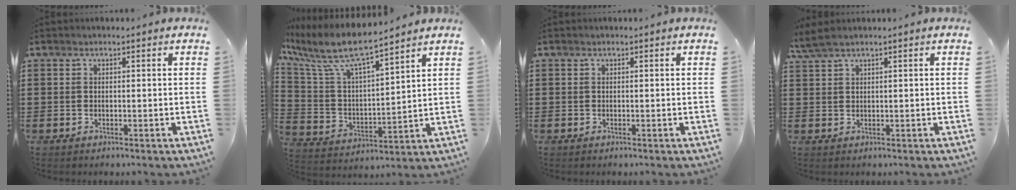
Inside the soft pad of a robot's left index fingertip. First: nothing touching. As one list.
[{"total": 9.0, "force": [7.5, 1.1, 4.9], "torque": [-0.138, -0.047, 0.122]}, {"total": 0.0}, {"total": 2.1, "force": [1.3, 0.2, 1.7], "torque": [-0.035, 0.000, 0.023]}]